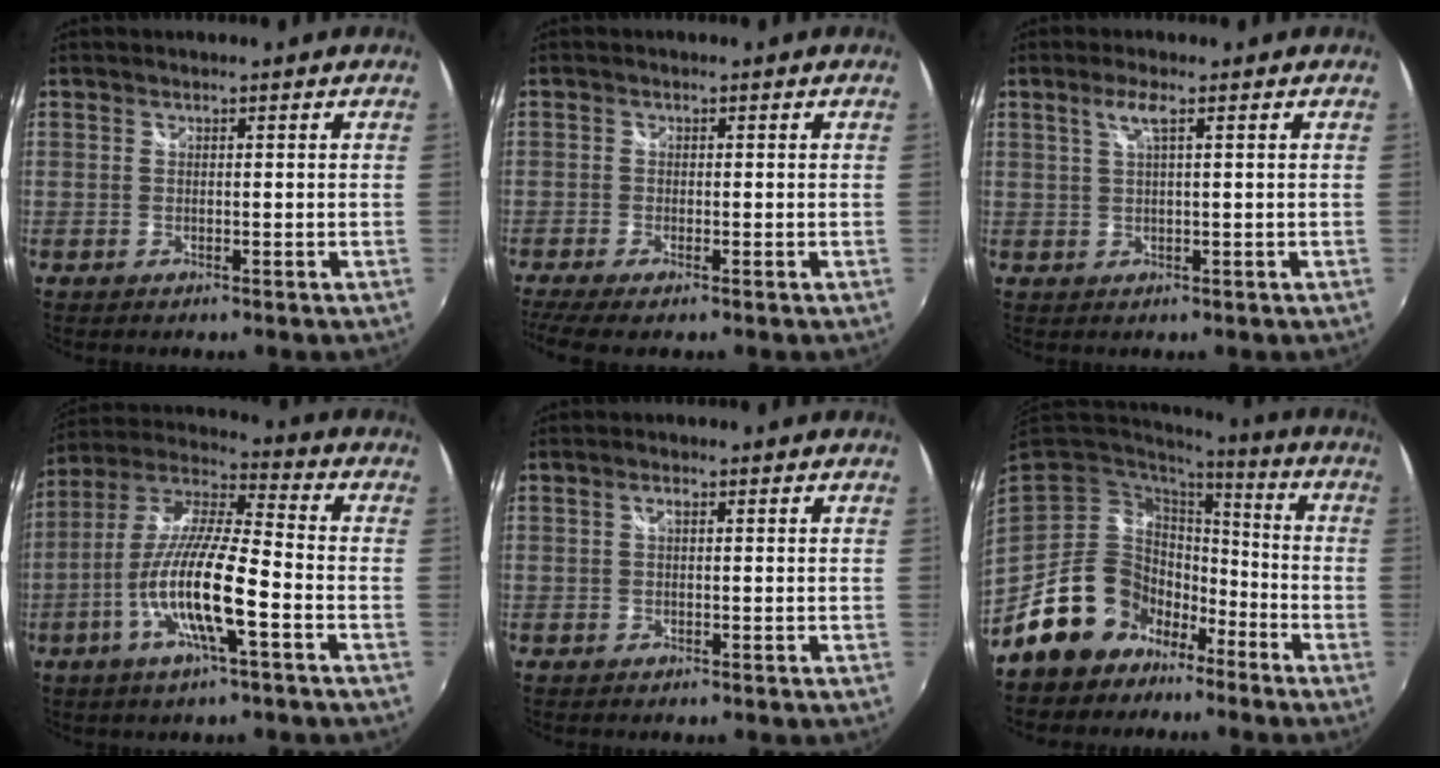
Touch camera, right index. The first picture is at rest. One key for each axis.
{"total": 5.0, "fx": -3.5, "fy": 0.8, "fz": 3.4, "tx": -0.079, "ty": -0.024, "tz": -0.065}
{"total": 2.7, "fx": 1.2, "fy": 0.0, "fz": 2.4, "tx": -0.047, "ty": 0.002, "tz": 0.024}
{"total": 15.2, "fx": -5.6, "fy": 2.2, "fz": 13.9, "tx": -0.274, "ty": -0.010, "tz": -0.110}
{"total": 0.8, "fx": 0.2, "fy": 0.3, "fz": 0.7, "tx": -0.013, "ty": 0.004, "tz": 0.000}
{"total": 15.4, "fx": -9.5, "fy": 11.3, "fz": 4.3, "tx": -0.106, "ty": 0.028, "tz": -0.151}